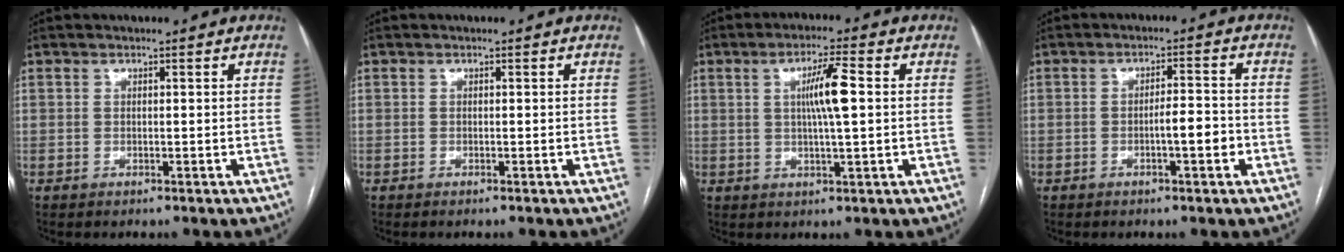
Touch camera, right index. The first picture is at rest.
{"total": 0.0}
{"total": 6.4, "force": [1.0, 0.3, 6.4], "torque": [-0.110, 0.004, 0.016]}
{"total": 4.2, "force": [-1.4, 0.6, 3.8], "torque": [-0.057, 0.006, -0.022]}